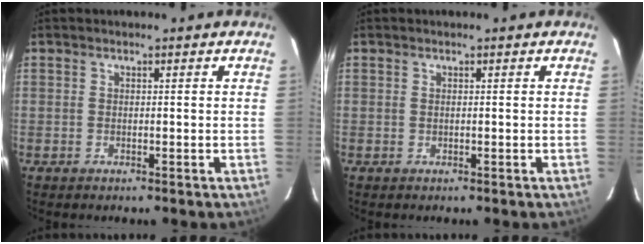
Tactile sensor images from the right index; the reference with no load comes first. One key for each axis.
{"total": 0.0}